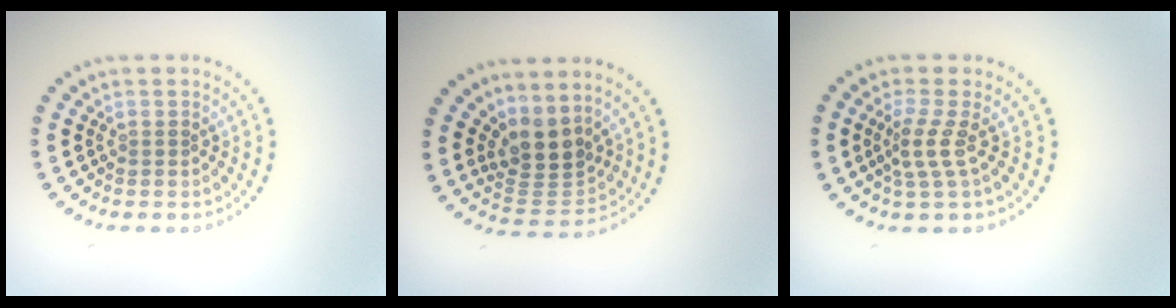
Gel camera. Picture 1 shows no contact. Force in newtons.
{"total": 3.7, "press": 3.0, "slide": 2.1}
{"total": 2.3, "press": 1.5, "slide": 1.7}